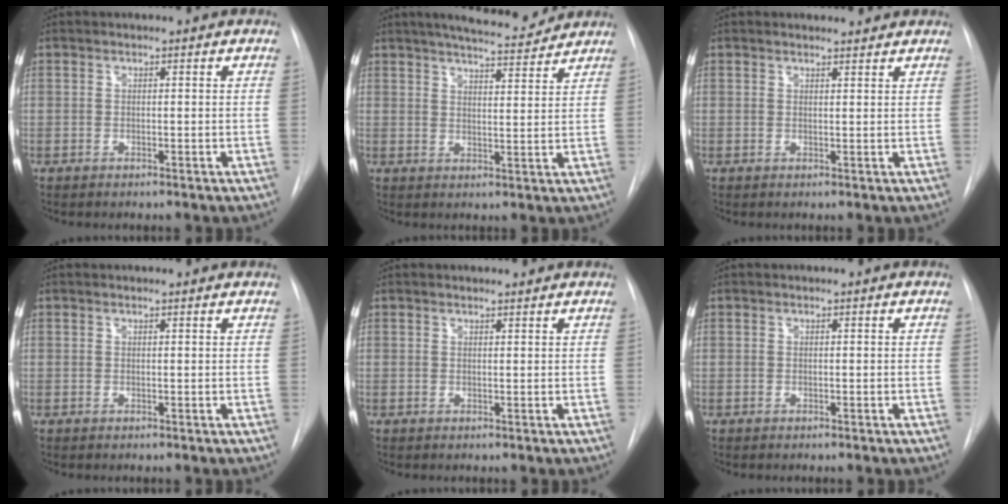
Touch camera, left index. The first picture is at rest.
{"total": 9.0, "force": [8.0, 1.2, 4.0], "torque": [-0.060, -0.007, 0.106]}
{"total": 1.7, "force": [1.6, 0.5, 0.2], "torque": [-0.008, -0.001, 0.015]}
{"total": 0.0}
{"total": 0.8, "force": [0.7, 0.2, 0.2], "torque": [-0.009, 0.001, 0.007]}
{"total": 0.0}